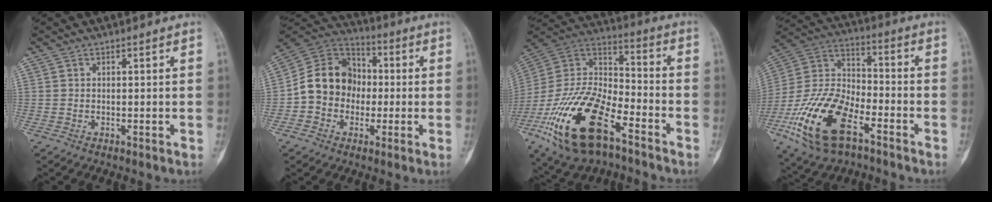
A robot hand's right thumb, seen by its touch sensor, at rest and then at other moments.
{"total": 13.1, "force": [-1.1, 11.1, 6.8], "torque": [-0.089, 0.036, -0.030]}
{"total": 25.7, "force": [-12.9, 12.0, 18.7], "torque": [-0.408, 0.040, -0.235]}
{"total": 20.8, "force": [-9.7, 10.3, 15.2], "torque": [-0.305, 0.043, -0.180]}